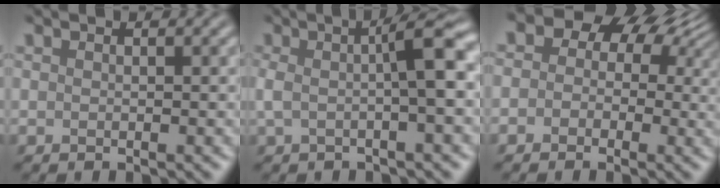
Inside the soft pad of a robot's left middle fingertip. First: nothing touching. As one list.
[{"total": 4.9, "force": [0.3, 0.9, 4.8], "torque": [-0.082, 0.015, -0.002]}, {"total": 9.4, "force": [2.4, 7.4, 5.3], "torque": [-0.060, 0.034, -0.017]}]